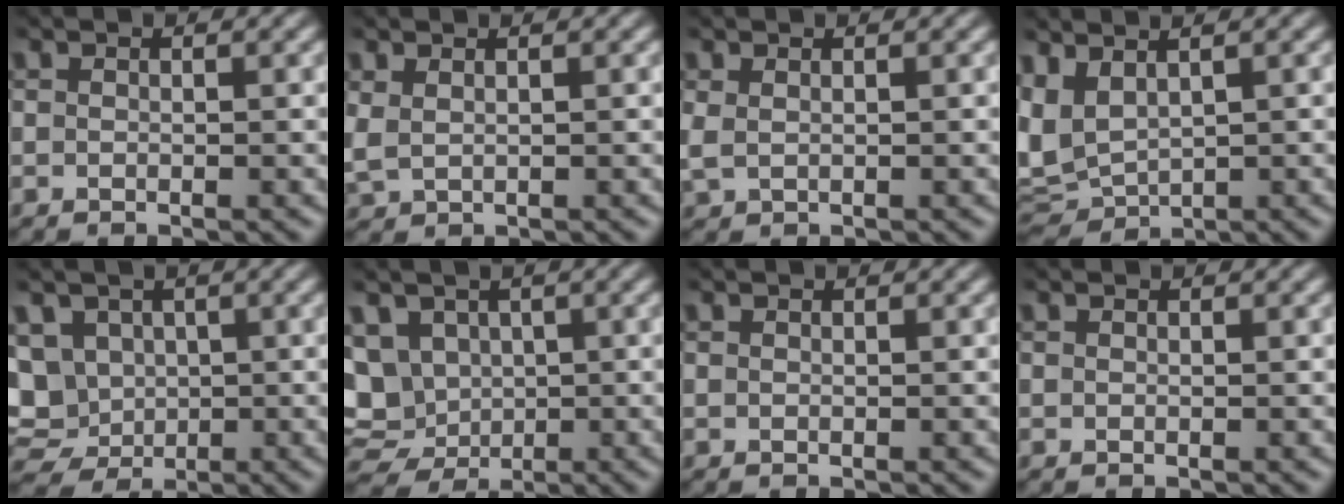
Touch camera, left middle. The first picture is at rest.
{"total": 1.5, "force": [0.7, 0.8, 1.1], "torque": [-0.028, -0.001, 0.020]}
{"total": 1.1, "force": [0.5, 0.6, 0.9], "torque": [-0.024, -0.001, 0.012]}
{"total": 5.5, "force": [1.4, 3.4, 4.1], "torque": [-0.106, 0.005, 0.028]}
{"total": 7.4, "force": [0.4, 6.3, 3.9], "torque": [-0.076, 0.007, -0.008]}
{"total": 8.9, "force": [0.4, 7.6, 4.5], "torque": [-0.087, 0.013, -0.012]}
{"total": 0.0}
{"total": 0.0}